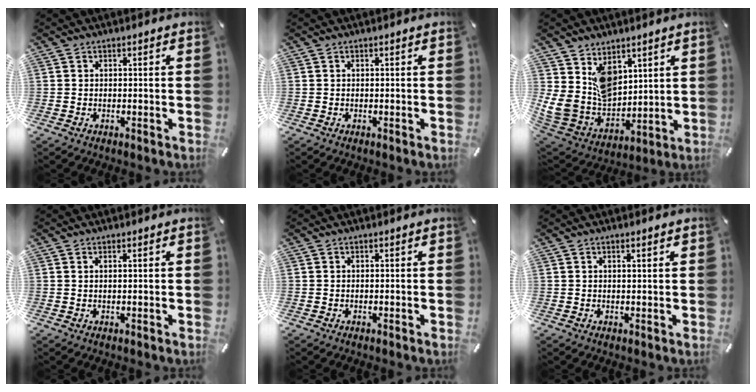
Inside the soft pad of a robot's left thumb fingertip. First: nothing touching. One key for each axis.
{"total": 0.0}
{"total": 13.6, "fx": 5.6, "fy": 11.0, "fz": 5.8, "tx": -0.126, "ty": -0.057, "tz": 0.113}
{"total": 0.7, "fx": 0.4, "fy": 0.0, "fz": 0.6, "tx": -0.010, "ty": 0.000, "tz": 0.006}
{"total": 0.0}
{"total": 1.1, "fx": 0.7, "fy": 0.2, "fz": 0.8, "tx": -0.016, "ty": -0.001, "tz": 0.012}